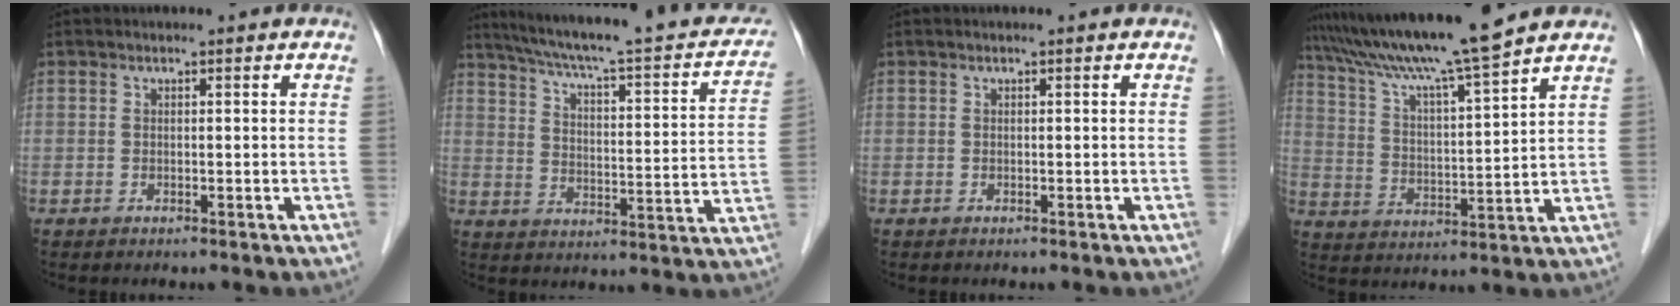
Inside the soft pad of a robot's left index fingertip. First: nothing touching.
{"total": 24.6, "force": [20.1, 4.0, 13.6], "torque": [-0.202, 0.007, 0.258]}
{"total": 0.0}
{"total": 14.2, "force": [12.3, -1.5, 7.1], "torque": [-0.130, 0.007, 0.208]}